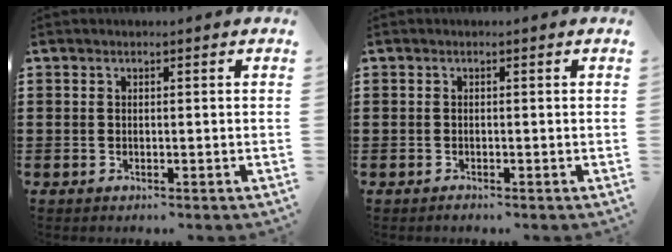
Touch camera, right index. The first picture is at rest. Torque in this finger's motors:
{"motor_torque": [-0.30, 0.43, -0.74, -0.16]}